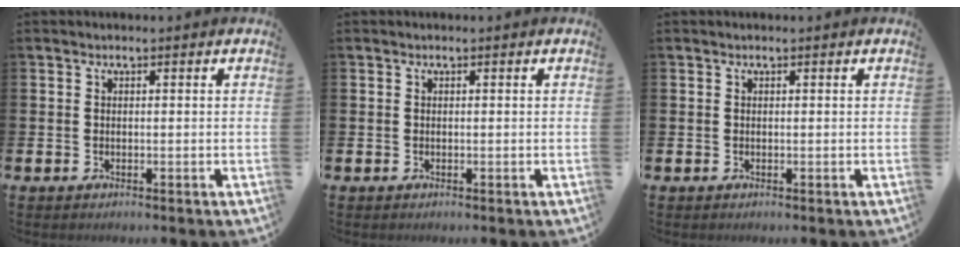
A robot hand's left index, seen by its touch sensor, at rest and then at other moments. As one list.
[{"total": 0.0}, {"total": 0.0}]